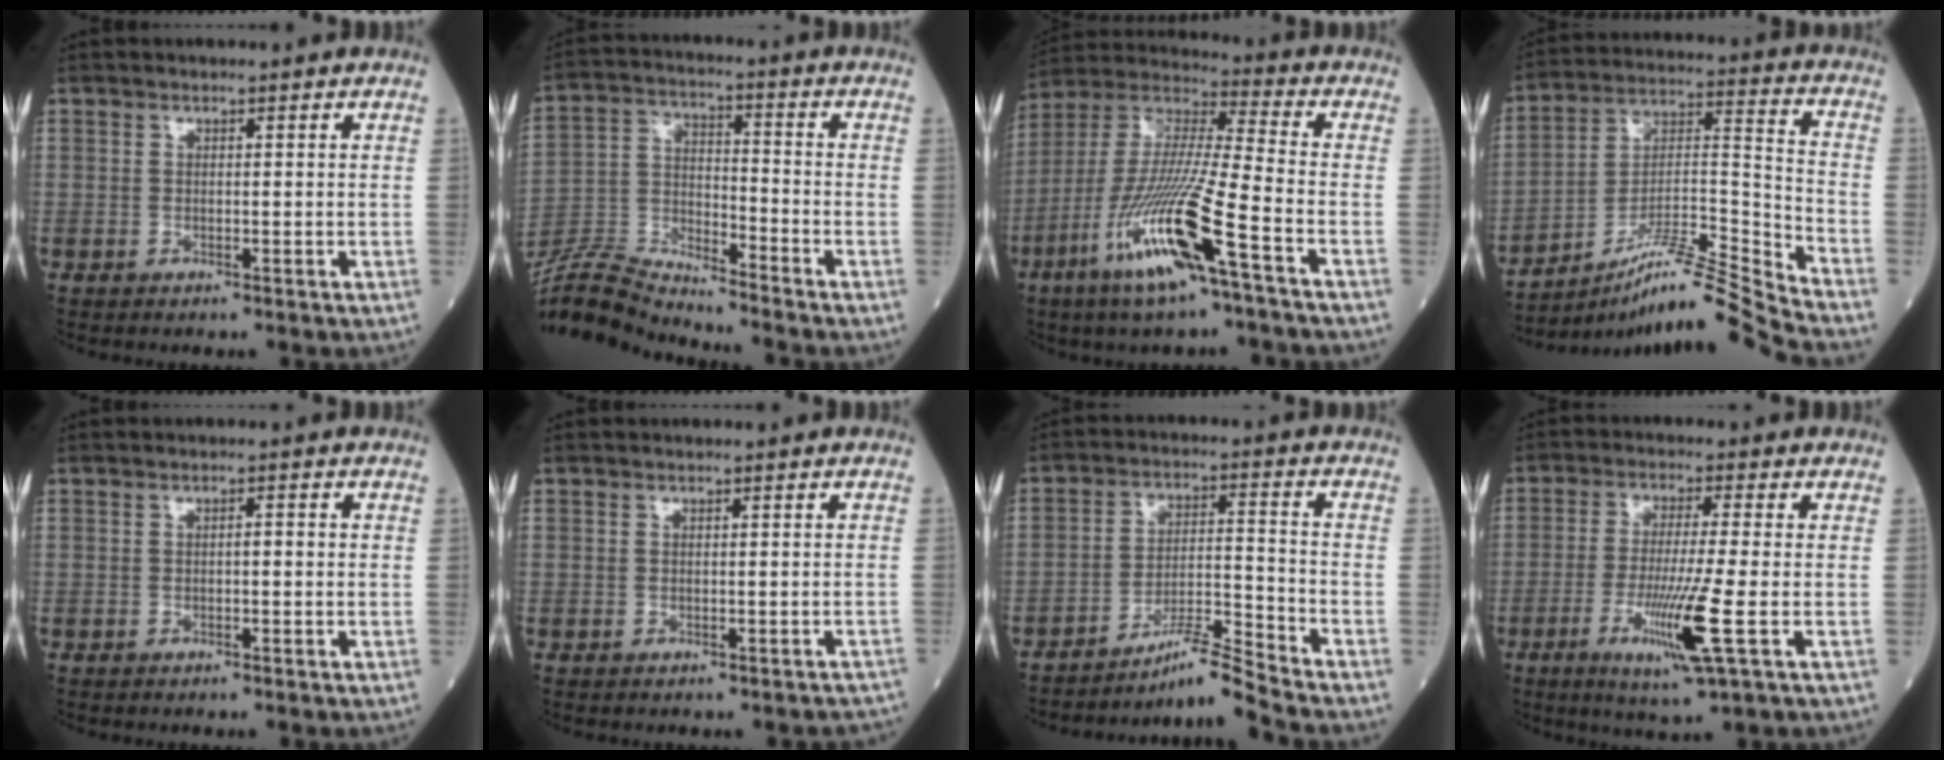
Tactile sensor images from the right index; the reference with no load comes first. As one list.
[{"total": 11.7, "force": [-11.6, -0.7, 1.6], "torque": [-0.042, 0.019, -0.224]}, {"total": 17.7, "force": [-8.2, 0.6, 15.6], "torque": [-0.338, -0.030, -0.161]}, {"total": 15.2, "force": [-13.3, -3.0, 6.7], "torque": [-0.107, 0.023, -0.229]}, {"total": 1.0, "force": [-0.1, 0.2, 1.0], "torque": [-0.015, 0.002, -0.001]}, {"total": 2.1, "force": [-1.8, 1.1, 0.4], "torque": [0.003, 0.010, -0.021]}, {"total": 7.9, "force": [-7.2, -2.6, 1.9], "torque": [-0.039, 0.005, -0.126]}, {"total": 9.8, "force": [-3.2, -0.6, 9.2], "torque": [-0.177, -0.027, -0.059]}]